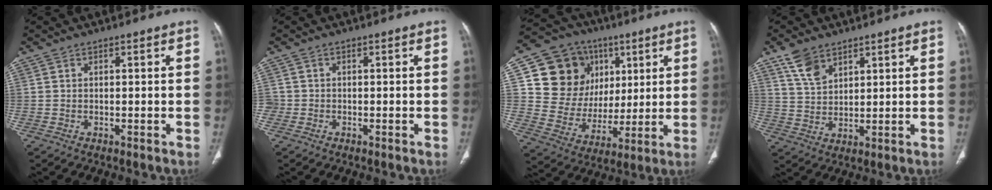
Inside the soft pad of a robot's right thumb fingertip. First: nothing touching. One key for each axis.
{"total": 1.3, "fx": -0.3, "fy": 1.3, "fz": 0.2, "tx": 0.002, "ty": 0.004, "tz": -0.008}
{"total": 19.6, "fx": 6.5, "fy": 16.4, "fz": 8.5, "tx": -0.099, "ty": 0.012, "tz": 0.133}
{"total": 6.5, "fx": 4.4, "fy": 3.6, "fz": 3.2, "tx": -0.050, "ty": -0.018, "tz": 0.096}